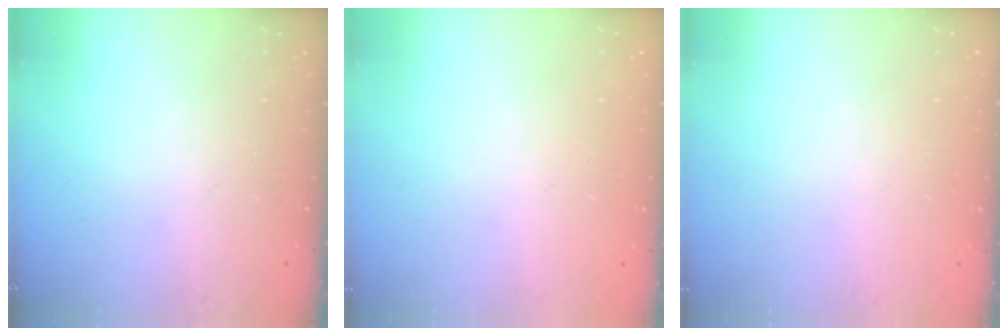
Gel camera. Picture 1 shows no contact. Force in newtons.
{"total": 0.0}
{"total": 0.0}